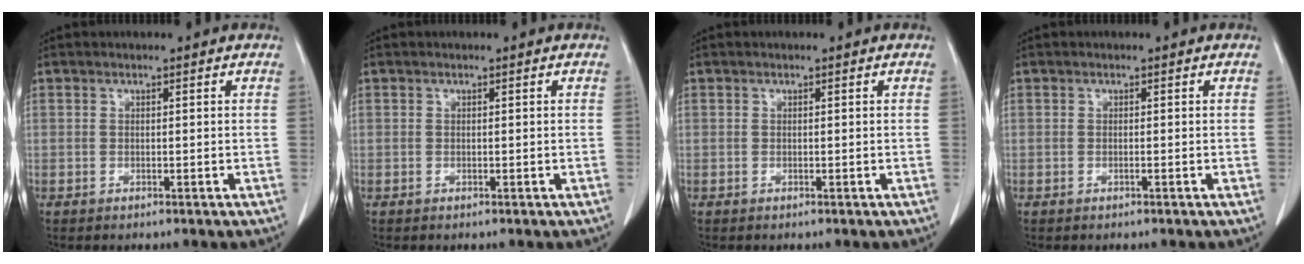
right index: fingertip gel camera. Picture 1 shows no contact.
{"total": 0.0}
{"total": 0.0}
{"total": 0.0}